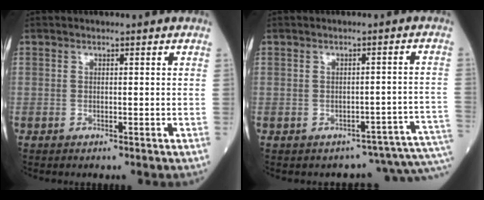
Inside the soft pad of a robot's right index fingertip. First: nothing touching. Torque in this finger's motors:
{"motor_torque": [-0.50, -0.48, -0.45, -0.11]}